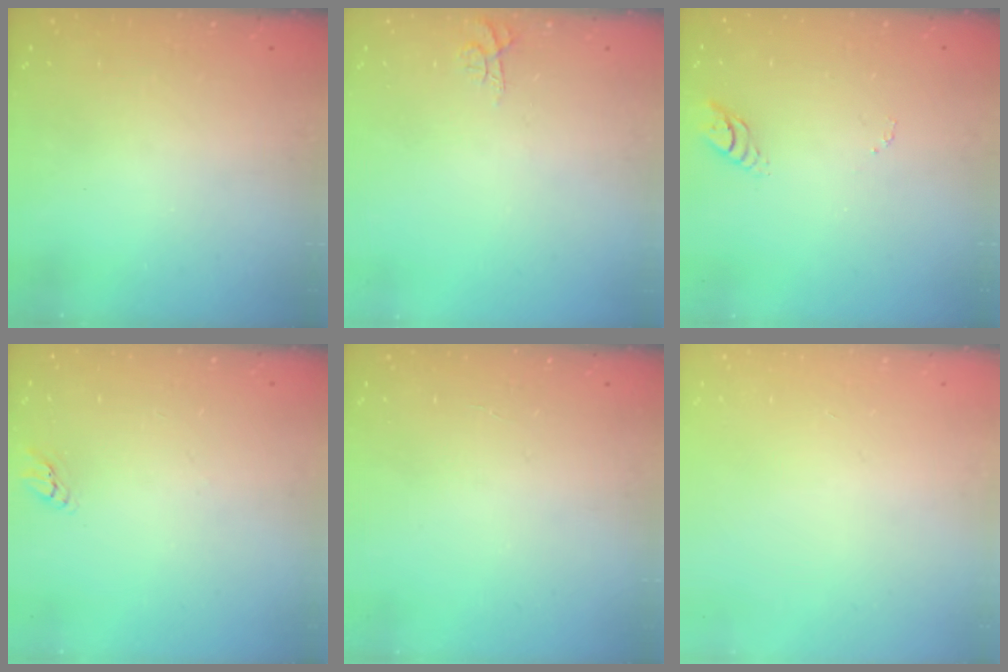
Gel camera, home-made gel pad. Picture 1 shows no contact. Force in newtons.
{"total": 5.6, "press": 5.6, "slide": 0.4}
{"total": 3.9, "press": 3.9, "slide": 0.3}
{"total": 2.2, "press": 2.2, "slide": 0.1}
{"total": 1.8, "press": 1.8, "slide": 0.2}
{"total": 0.0}